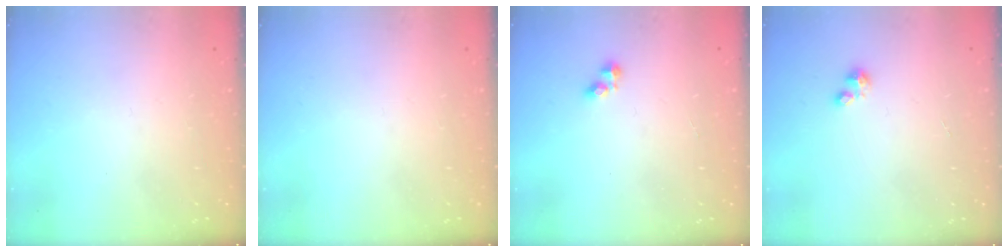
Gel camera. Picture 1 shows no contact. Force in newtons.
{"total": 0.0}
{"total": 2.1, "press": 2.1, "slide": 0.3}
{"total": 0.9, "press": 0.9, "slide": 0.1}